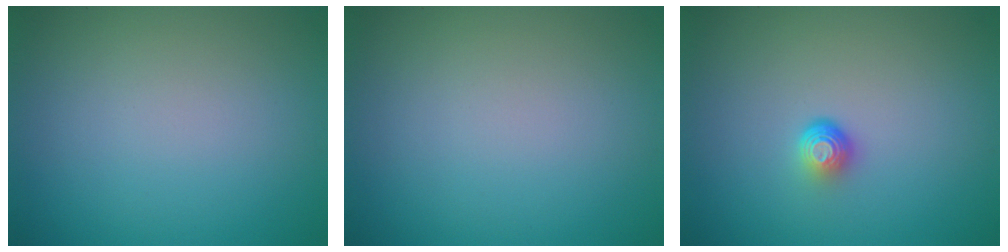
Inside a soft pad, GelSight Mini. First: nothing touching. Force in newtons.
{"total": 0.0}
{"total": 1.7, "press": 1.1, "slide": 1.3}